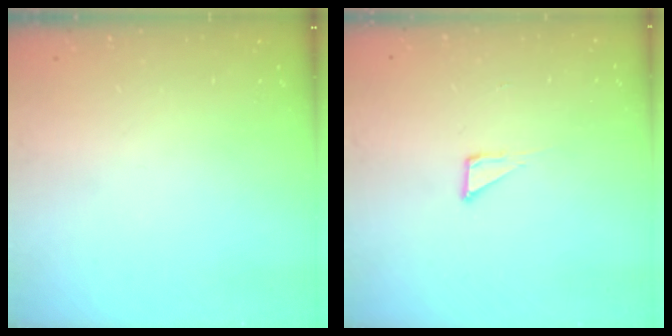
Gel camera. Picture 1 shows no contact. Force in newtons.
{"total": 2.8, "press": 2.8, "slide": 0.2}